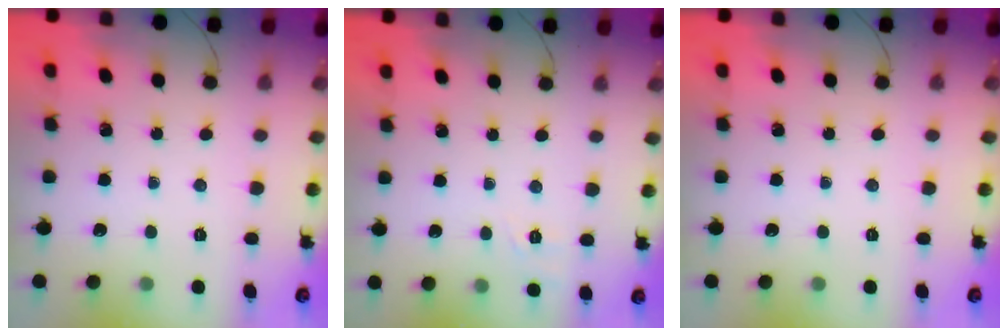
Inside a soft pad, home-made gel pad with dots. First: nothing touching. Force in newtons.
{"total": 1.9, "press": 0.0, "slide": 1.9}
{"total": 0.0}